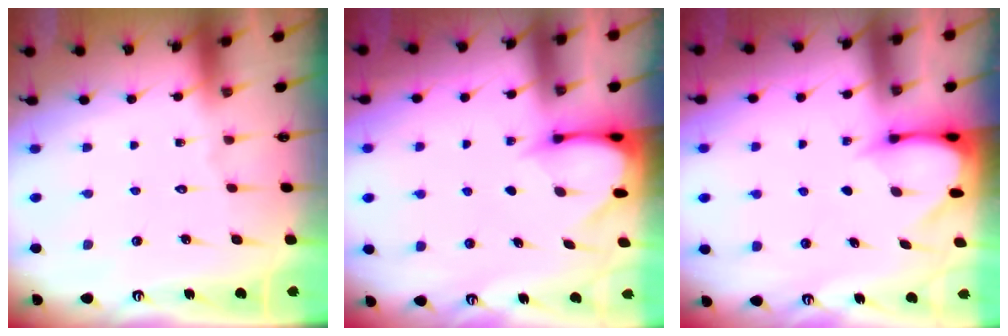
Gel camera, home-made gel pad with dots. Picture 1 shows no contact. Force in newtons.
{"total": 3.2, "press": 3.2, "slide": 0.3}
{"total": 3.4, "press": 3.4, "slide": 0.3}